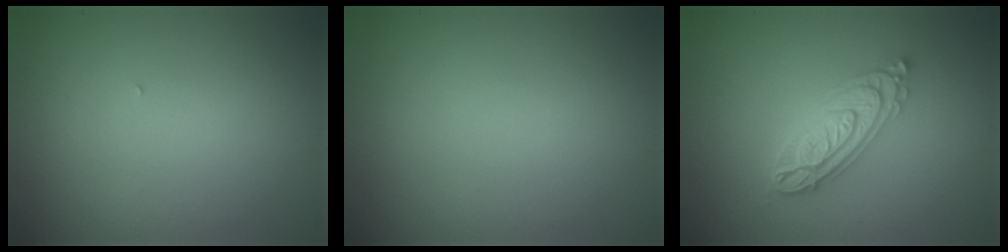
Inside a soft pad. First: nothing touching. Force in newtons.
{"total": 0.0}
{"total": 4.0, "press": 4.0, "slide": 0.5}